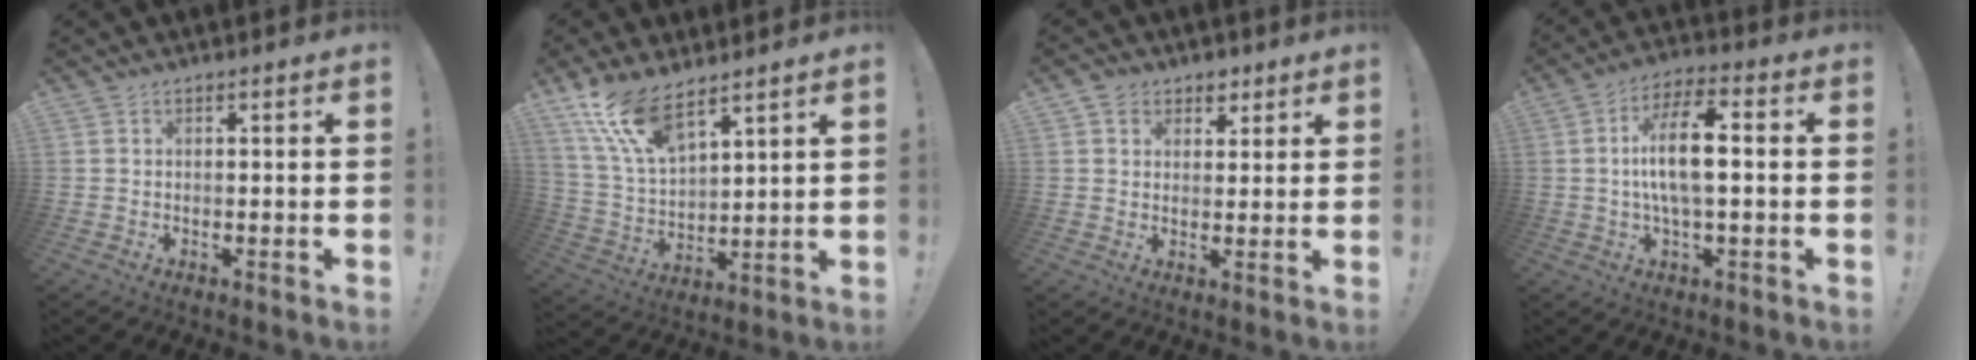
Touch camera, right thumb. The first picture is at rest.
{"total": 13.5, "force": [10.3, 4.5, 7.5], "torque": [-0.160, -0.059, 0.196]}
{"total": 5.5, "force": [3.0, 4.4, 1.1], "torque": [-0.014, -0.014, 0.057]}
{"total": 12.1, "force": [0.4, 4.2, 11.4], "torque": [-0.205, 0.004, 0.001]}